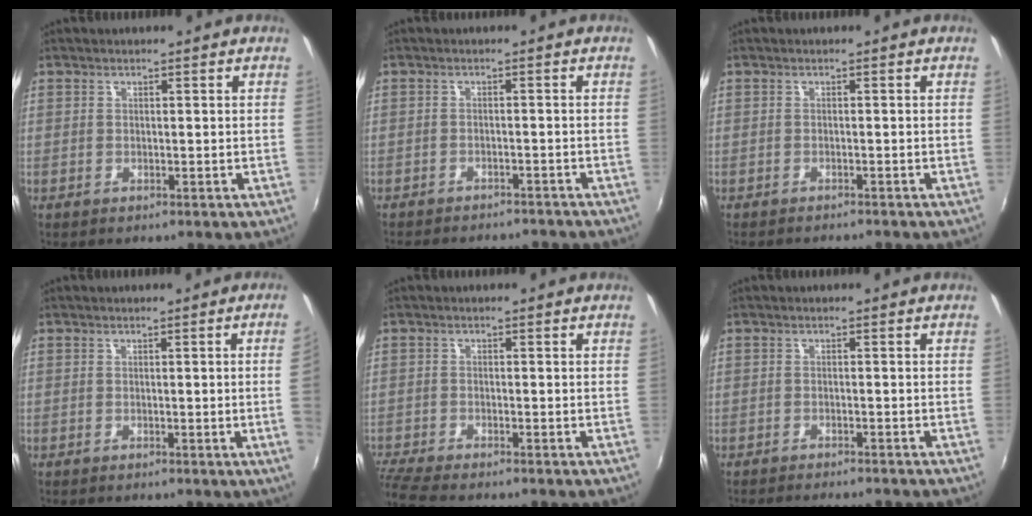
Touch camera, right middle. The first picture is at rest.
{"total": 12.1, "force": [-10.6, 3.2, 4.7], "torque": [-0.103, -0.015, -0.143]}
{"total": 3.5, "force": [-3.3, 0.2, 1.1], "torque": [-0.030, -0.012, -0.051]}
{"total": 3.4, "force": [0.0, -1.9, 2.8], "torque": [-0.042, -0.013, 0.006]}
{"total": 6.1, "force": [-5.5, 0.3, 2.6], "torque": [-0.077, -0.027, -0.101]}
{"total": 6.2, "force": [-5.6, 0.8, 2.5], "torque": [-0.063, -0.010, -0.083]}